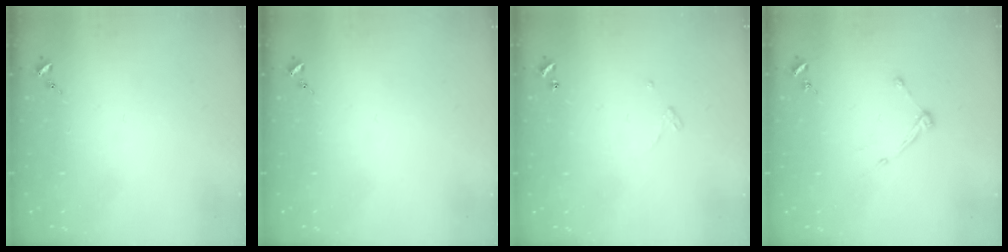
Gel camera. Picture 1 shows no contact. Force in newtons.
{"total": 0.0}
{"total": 3.2, "press": 3.2, "slide": 0.2}
{"total": 5.5, "press": 5.5, "slide": 0.7}